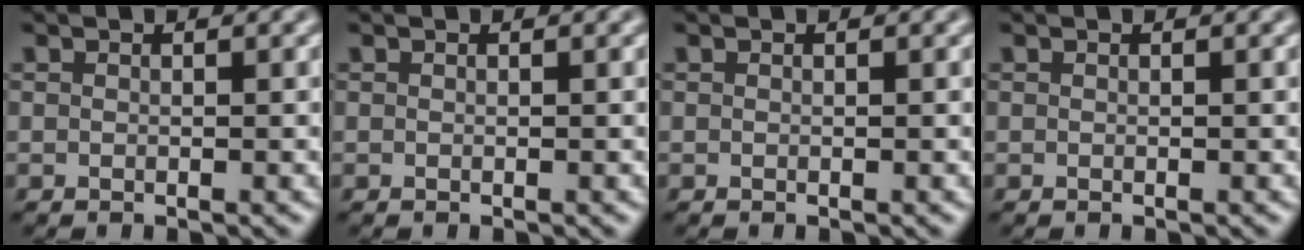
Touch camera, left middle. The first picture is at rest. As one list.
[{"total": 0.0}, {"total": 0.0}, {"total": 0.0}]